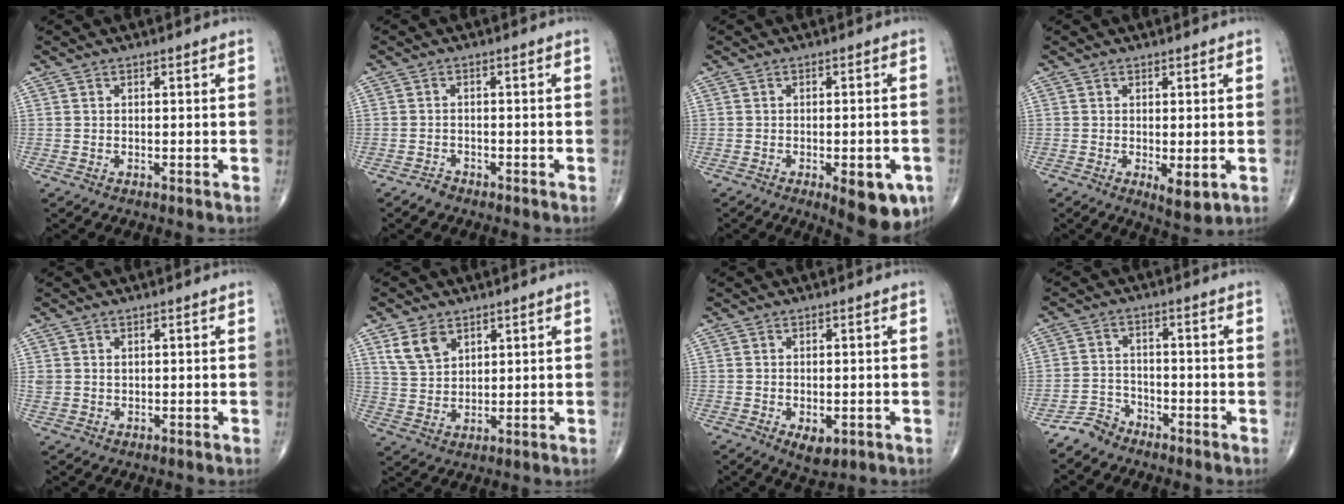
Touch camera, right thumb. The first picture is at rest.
{"total": 1.5, "force": [-1.3, 0.8, 0.1], "torque": [-0.003, 0.005, -0.025]}
{"total": 9.3, "force": [-3.9, 3.5, 7.8], "torque": [-0.076, 0.004, -0.041]}
{"total": 4.1, "force": [-0.8, 1.6, 3.7], "torque": [-0.052, -0.013, -0.006]}
{"total": 1.6, "force": [0.6, 1.3, 0.6], "torque": [-0.007, -0.001, 0.014]}
{"total": 6.6, "force": [3.7, 4.2, 3.5], "torque": [-0.055, -0.014, 0.080]}
{"total": 4.0, "force": [-1.3, 2.1, 3.1], "torque": [-0.042, -0.006, -0.012]}
{"total": 4.1, "force": [-3.6, 2.0, 0.0], "torque": [0.008, 0.020, -0.076]}